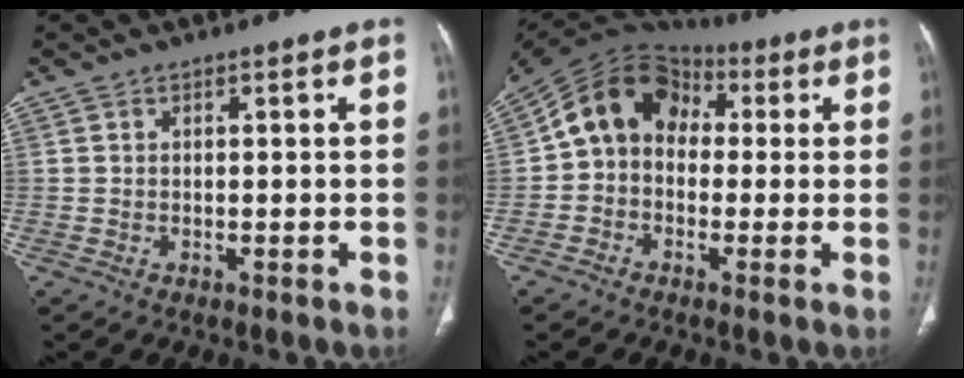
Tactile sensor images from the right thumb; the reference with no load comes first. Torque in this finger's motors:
{"motor_torque": [1.13, 2.36, 1.32, -0.39, 0.11]}